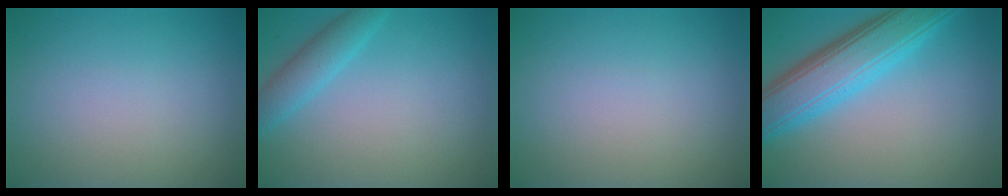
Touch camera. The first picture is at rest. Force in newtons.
{"total": 2.1, "press": 2.1, "slide": 0.2}
{"total": 0.0}
{"total": 7.3, "press": 7.3, "slide": 0.2}